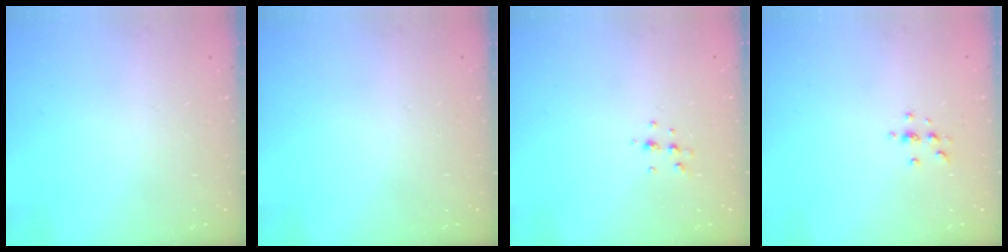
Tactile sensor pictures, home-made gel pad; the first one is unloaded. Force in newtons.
{"total": 0.0}
{"total": 5.3, "press": 5.2, "slide": 1.4}
{"total": 3.4, "press": 3.4, "slide": 0.4}